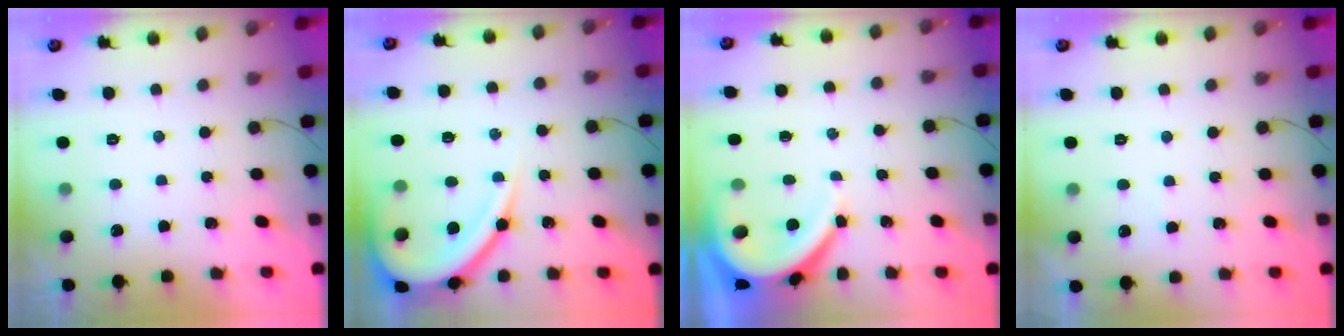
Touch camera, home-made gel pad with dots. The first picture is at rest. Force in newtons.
{"total": 13.4, "press": 13.3, "slide": 1.6}
{"total": 8.5, "press": 8.5, "slide": 0.9}
{"total": 3.1, "press": 3.0, "slide": 0.5}